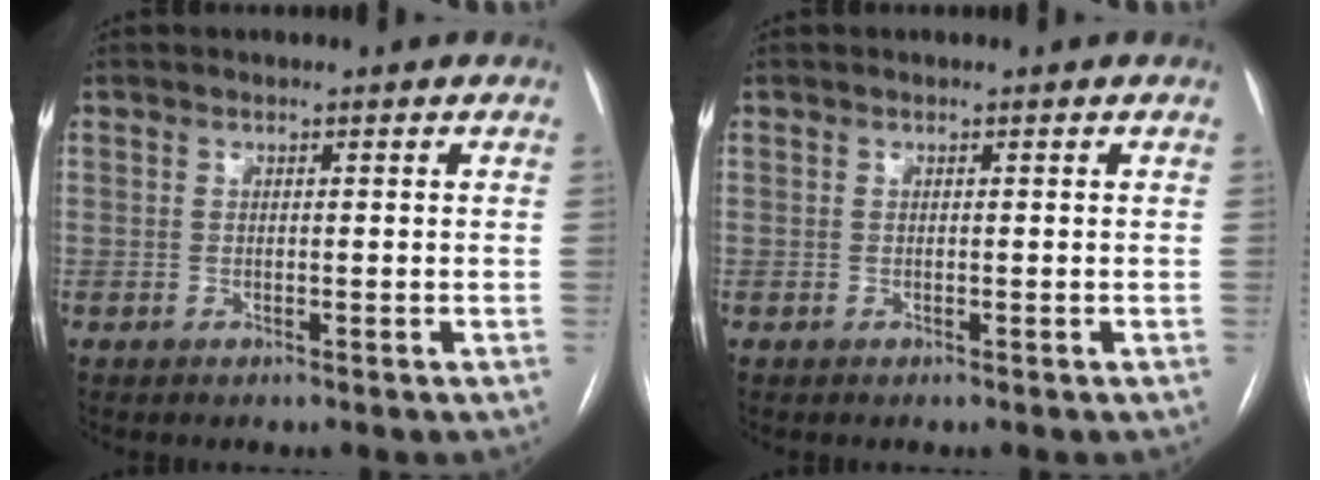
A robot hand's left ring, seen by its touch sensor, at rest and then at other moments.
{"total": 0.0}